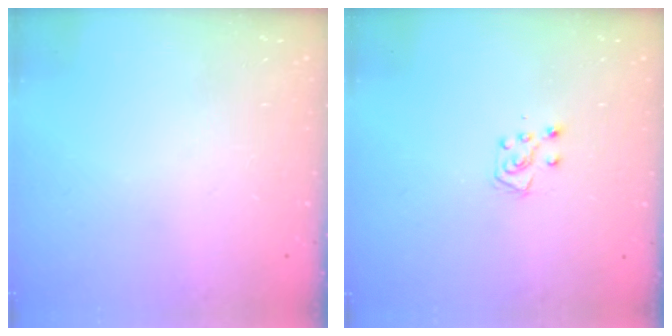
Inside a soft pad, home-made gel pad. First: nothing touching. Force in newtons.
{"total": 6.3, "press": 6.3, "slide": 0.3}